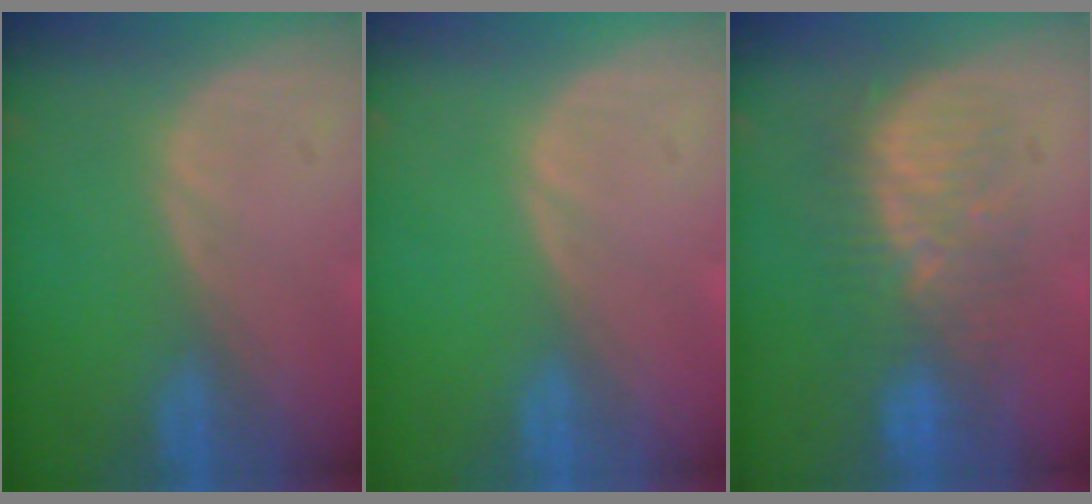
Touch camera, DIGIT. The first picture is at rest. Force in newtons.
{"total": 0.0}
{"total": 8.5, "press": 8.2, "slide": 2.3}